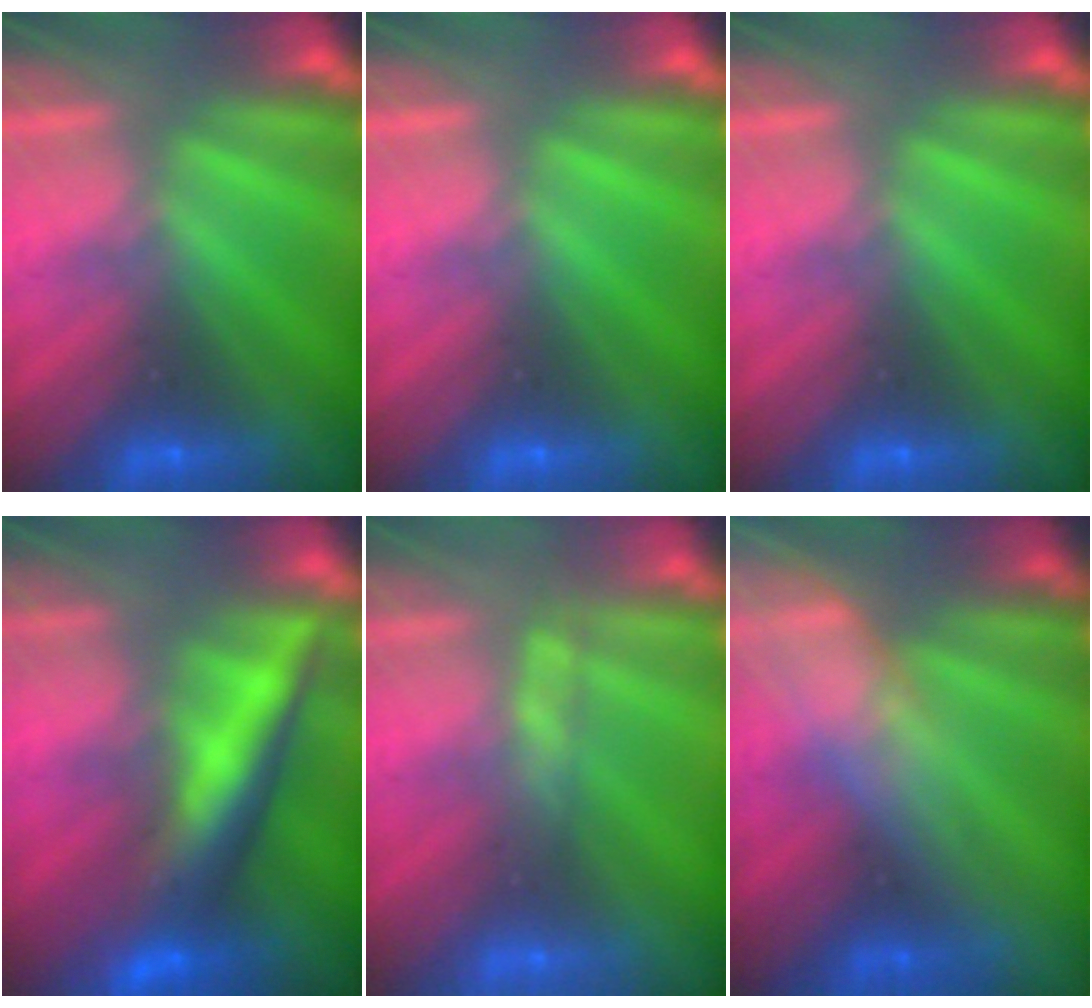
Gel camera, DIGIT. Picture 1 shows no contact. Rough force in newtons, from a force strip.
{"total": 0.0}
{"total": 0.0}
{"total": 6.4}
{"total": 2.6}
{"total": 2.9}